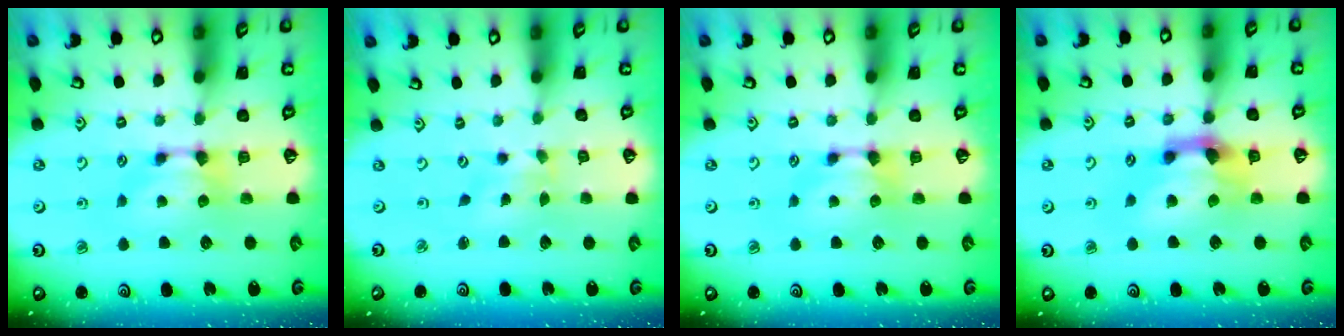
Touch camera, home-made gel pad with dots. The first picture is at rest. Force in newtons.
{"total": 2.8, "press": 2.6, "slide": 1.0}
{"total": 0.0}
{"total": 4.6, "press": 4.1, "slide": 1.9}